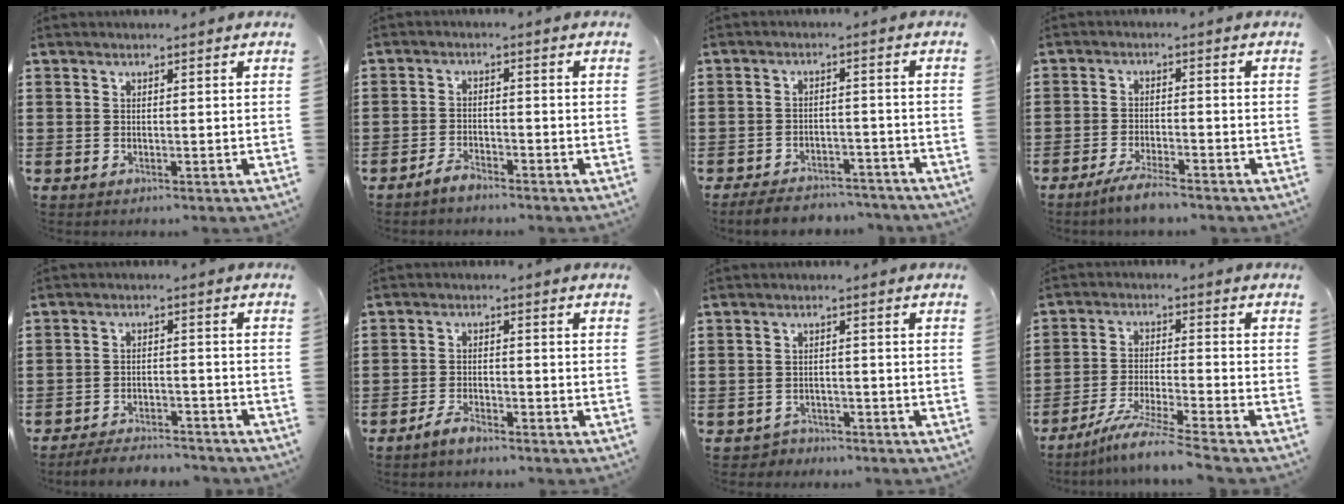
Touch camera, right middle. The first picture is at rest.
{"total": 2.6, "force": [-2.5, 0.6, 0.7], "torque": [-0.023, 0.003, -0.052]}
{"total": 4.4, "force": [-4.3, 0.9, 0.7], "torque": [-0.020, 0.005, -0.089]}
{"total": 4.2, "force": [-3.6, 0.3, 2.1], "torque": [-0.048, -0.006, -0.071]}
{"total": 4.0, "force": [-3.9, 0.4, 0.3], "torque": [-0.009, 0.006, -0.083]}
{"total": 3.1, "force": [-2.6, 0.9, 1.4], "torque": [-0.032, 0.006, -0.052]}
{"total": 1.9, "force": [-1.8, 0.7, -0.2], "torque": [-0.005, 0.003, -0.041]}
{"total": 6.9, "force": [-5.9, -0.3, 3.6], "torque": [-0.075, -0.018, -0.114]}